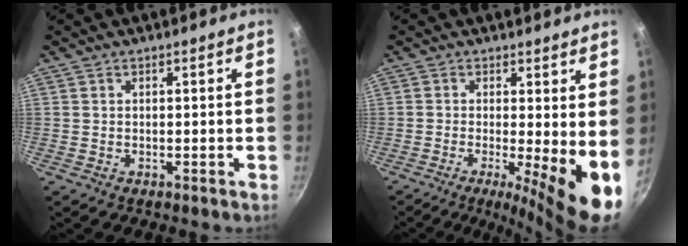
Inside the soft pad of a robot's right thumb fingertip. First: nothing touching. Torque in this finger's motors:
{"motor_torque": [1.59, 3.04, 0.13, -0.02, 0.16]}